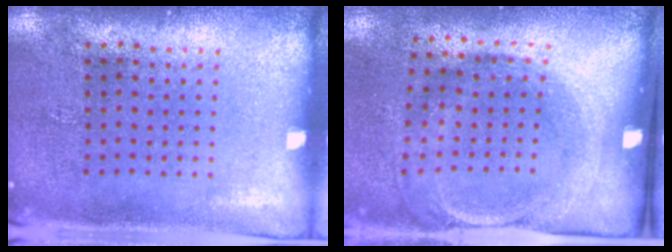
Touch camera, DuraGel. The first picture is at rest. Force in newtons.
{"total": 1.8, "press": 1.2, "slide": 1.3}